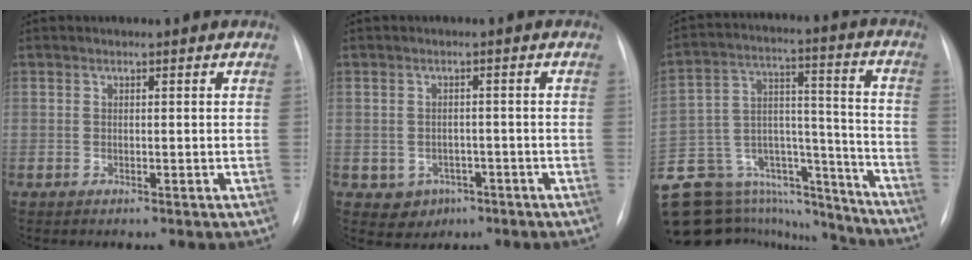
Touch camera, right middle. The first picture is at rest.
{"total": 3.7, "force": [-1.6, 3.2, 0.8], "torque": [-0.009, 0.009, -0.012]}
{"total": 27.5, "force": [-23.3, 11.7, 8.7], "torque": [-0.202, 0.049, -0.348]}